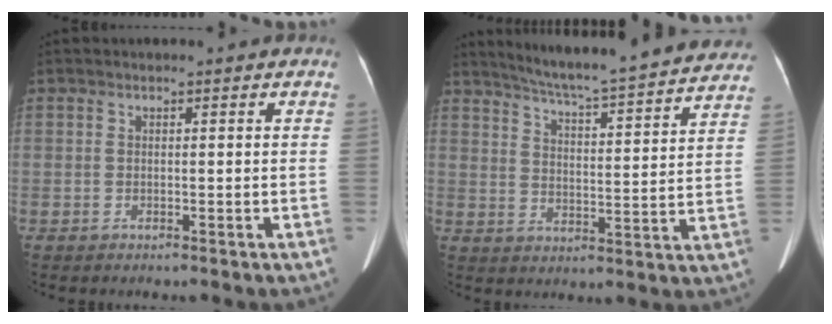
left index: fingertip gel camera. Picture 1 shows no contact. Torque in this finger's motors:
{"motor_torque": [0.61, -0.97, 0.03, 0.08]}